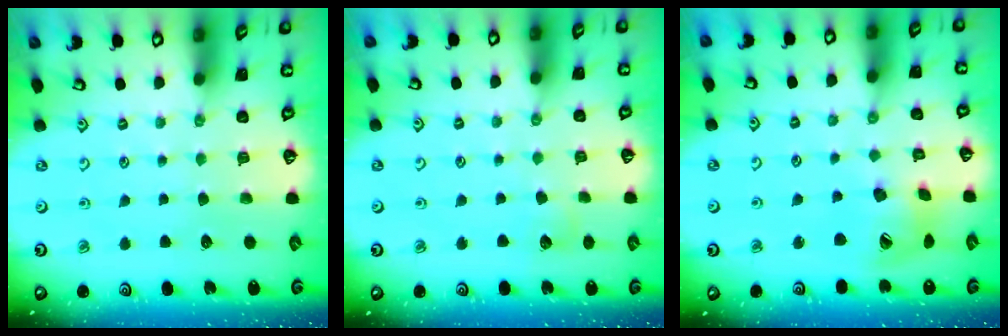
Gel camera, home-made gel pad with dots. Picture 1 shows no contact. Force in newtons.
{"total": 5.0, "press": 4.9, "slide": 0.7}
{"total": 15.5, "press": 15.2, "slide": 2.5}